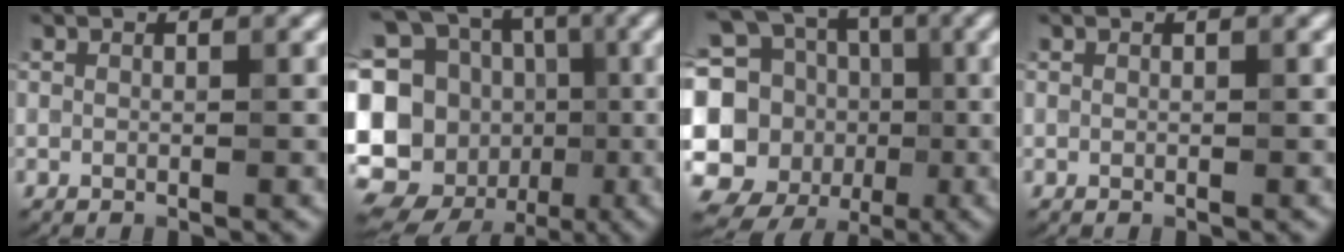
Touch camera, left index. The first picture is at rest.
{"total": 20.5, "force": [-3.5, 18.5, 8.1], "torque": [-0.175, 0.019, -0.104]}
{"total": 16.1, "force": [-0.2, 14.7, 6.7], "torque": [-0.162, 0.023, -0.023]}
{"total": 0.0}